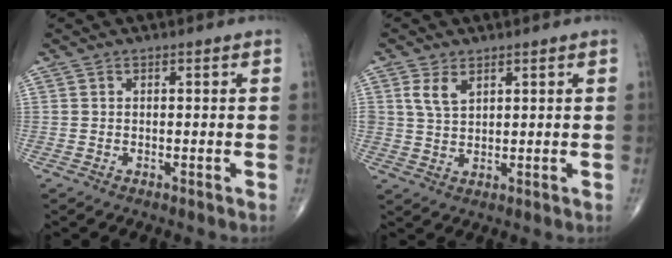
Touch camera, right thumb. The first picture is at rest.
{"total": 4.1, "force": [2.1, 2.3, 2.6], "torque": [-0.045, -0.007, 0.046]}